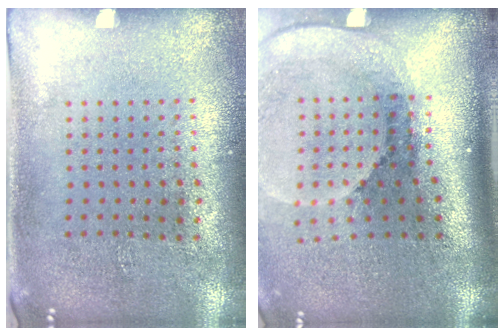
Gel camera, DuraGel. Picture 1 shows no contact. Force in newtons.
{"total": 2.5, "press": 1.7, "slide": 1.8}